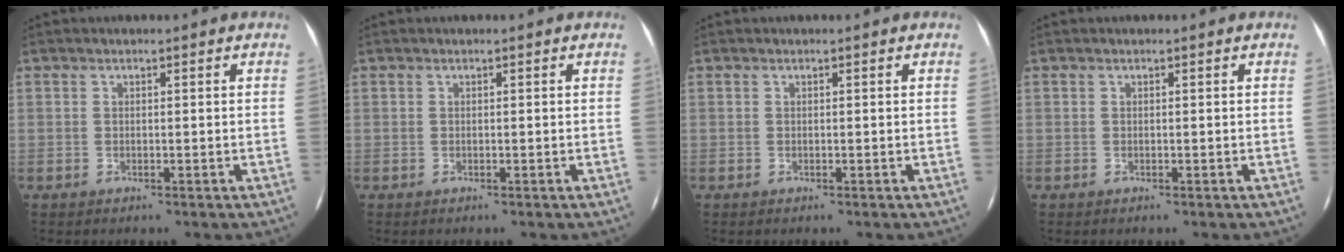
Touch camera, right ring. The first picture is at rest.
{"total": 0.0}
{"total": 0.0}
{"total": 0.0}